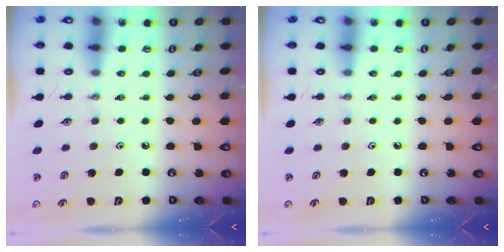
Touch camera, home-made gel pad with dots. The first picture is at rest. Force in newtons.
{"total": 0.0}